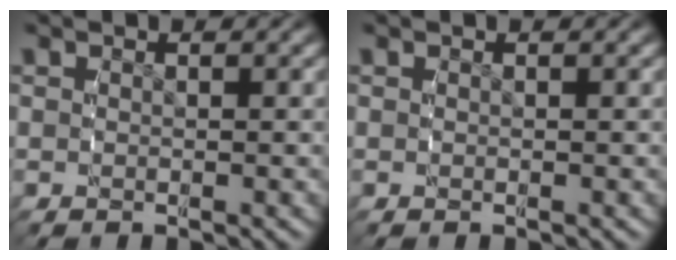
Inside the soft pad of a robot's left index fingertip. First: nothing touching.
{"total": 0.0}